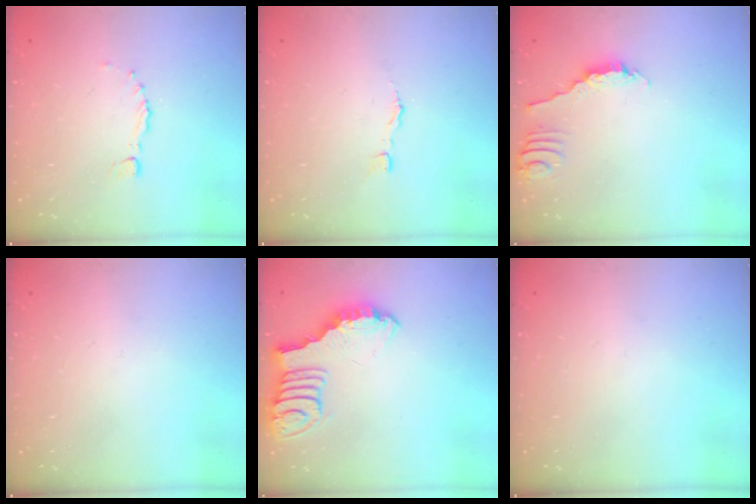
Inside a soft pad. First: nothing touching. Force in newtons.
{"total": 2.7, "press": 2.7, "slide": 0.3}
{"total": 2.2, "press": 2.1, "slide": 0.3}
{"total": 0.0}
{"total": 6.2, "press": 6.1, "slide": 0.6}
{"total": 0.0}